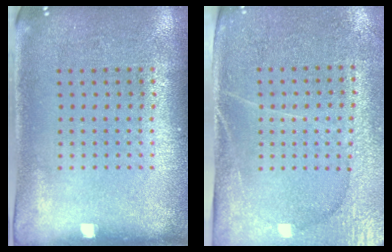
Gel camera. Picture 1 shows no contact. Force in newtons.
{"total": 2.9, "press": 2.7, "slide": 1.2}